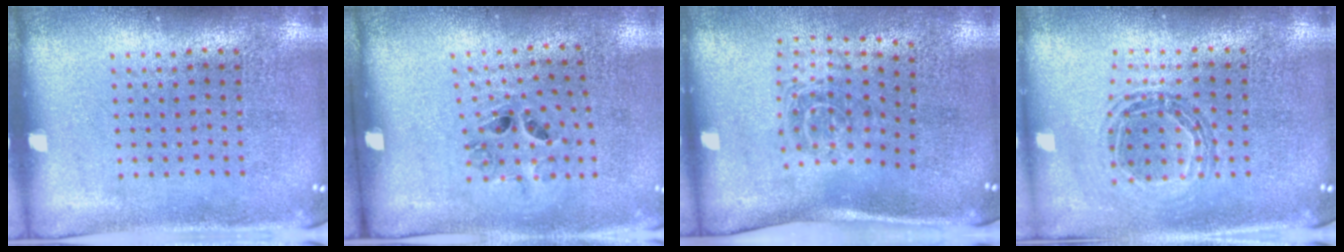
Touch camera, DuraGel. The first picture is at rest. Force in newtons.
{"total": 1.4, "press": 0.8, "slide": 1.2}
{"total": 1.7, "press": 1.1, "slide": 1.3}
{"total": 0.9, "press": 0.9, "slide": 0.1}